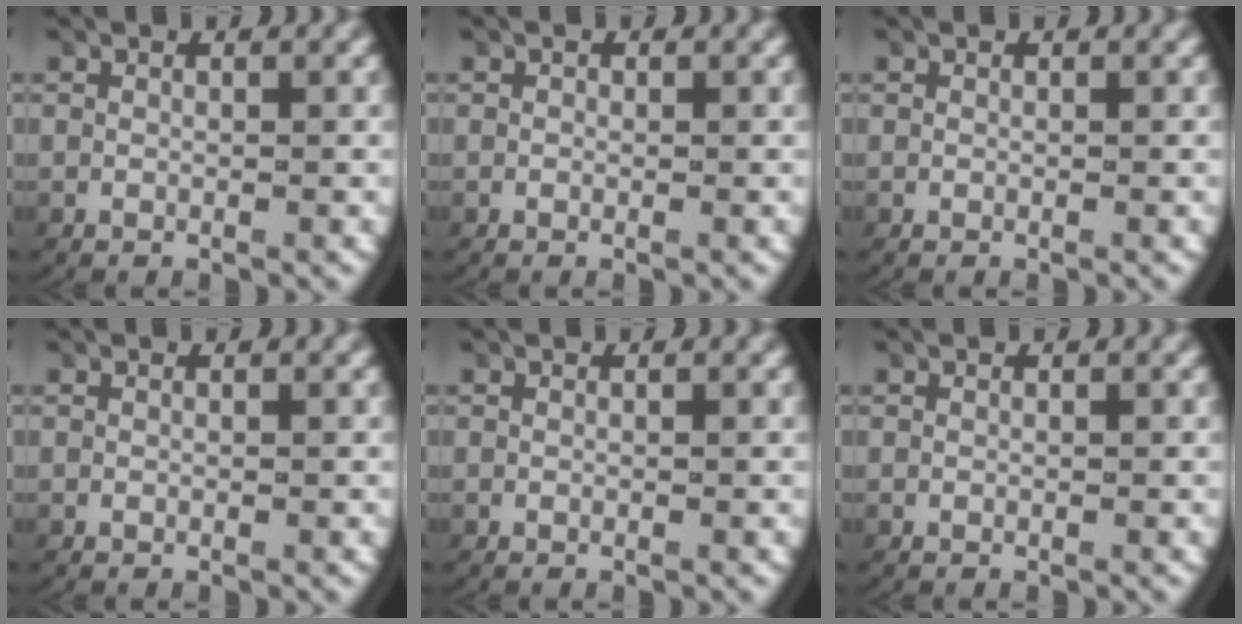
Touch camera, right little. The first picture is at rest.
{"total": 0.0}
{"total": 0.0}
{"total": 0.0}
{"total": 0.0}
{"total": 0.0}